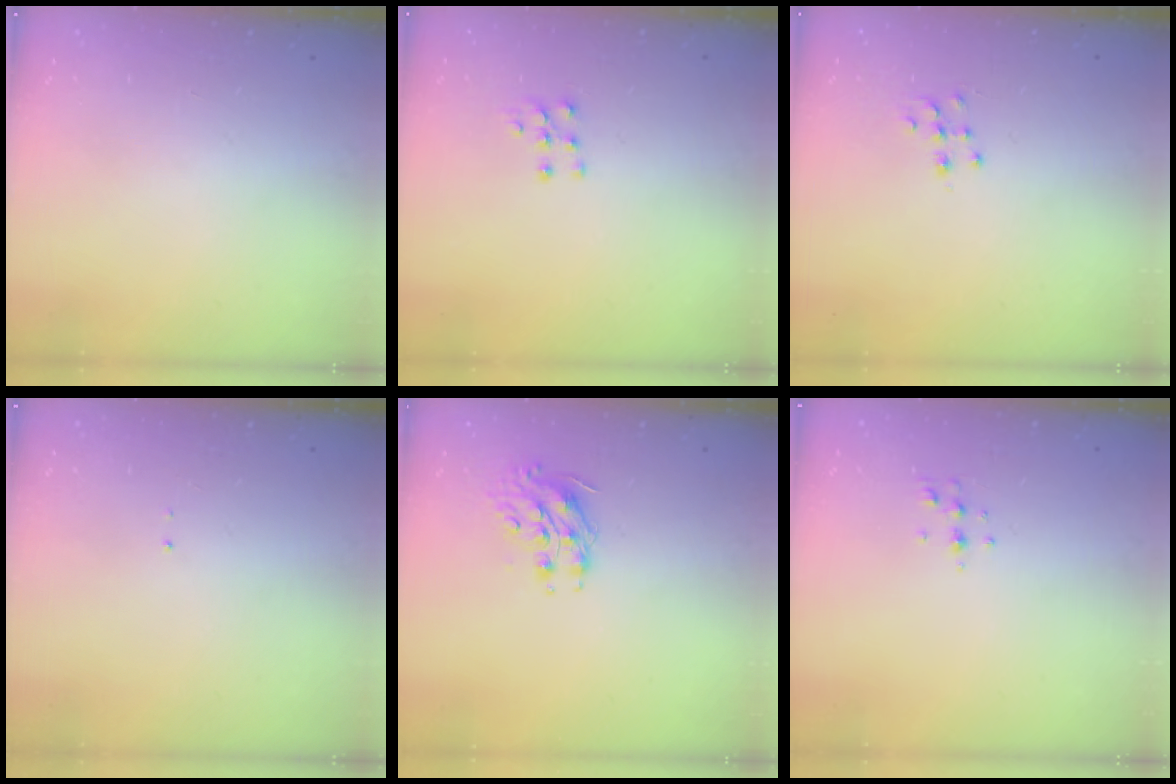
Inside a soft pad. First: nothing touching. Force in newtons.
{"total": 5.6, "press": 5.6, "slide": 0.5}
{"total": 7.2, "press": 7.2, "slide": 0.5}
{"total": 0.7, "press": 0.7, "slide": 0.1}
{"total": 8.4, "press": 8.4, "slide": 0.5}
{"total": 4.1, "press": 3.7, "slide": 1.8}